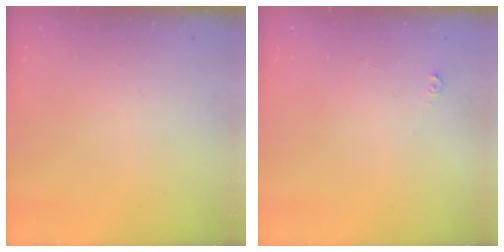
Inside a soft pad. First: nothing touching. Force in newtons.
{"total": 3.0, "press": 3.0, "slide": 0.4}